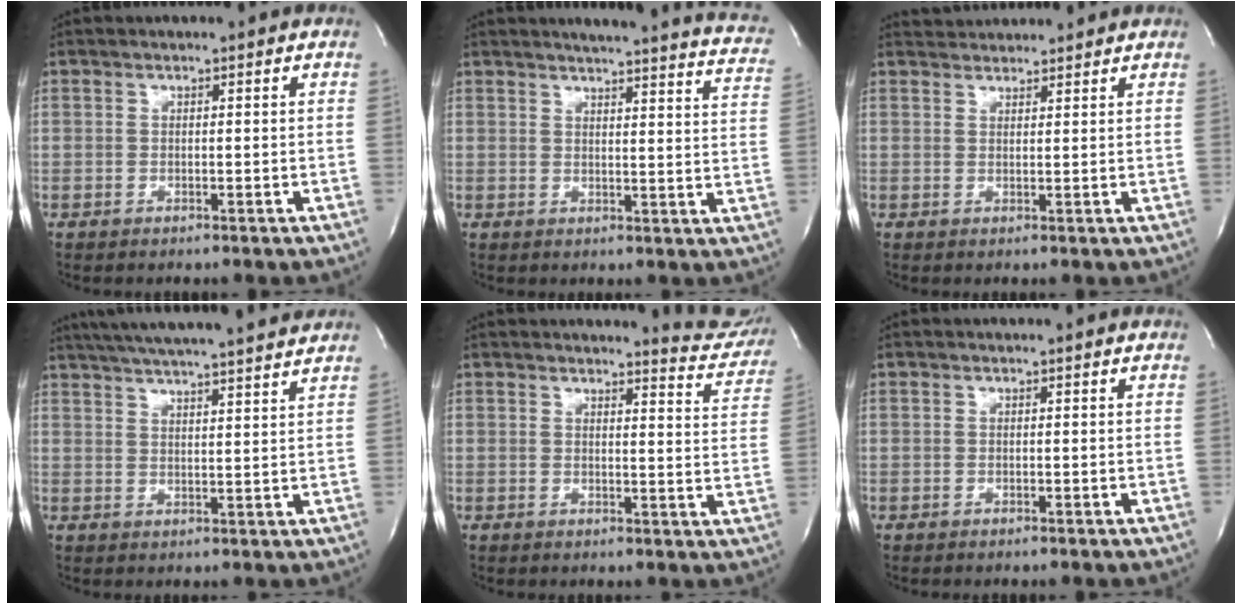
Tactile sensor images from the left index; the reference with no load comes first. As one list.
[{"total": 21.4, "force": [19.4, 2.0, 8.8], "torque": [-0.114, -0.063, 0.205]}, {"total": 3.7, "force": [3.7, 0.6, 0.0], "torque": [-0.006, 0.026, 0.059]}, {"total": 19.4, "force": [17.2, 1.0, 9.0], "torque": [-0.157, 0.024, 0.237]}, {"total": 8.3, "force": [8.2, 0.8, 0.8], "torque": [0.002, -0.055, 0.070]}, {"total": 0.0}]